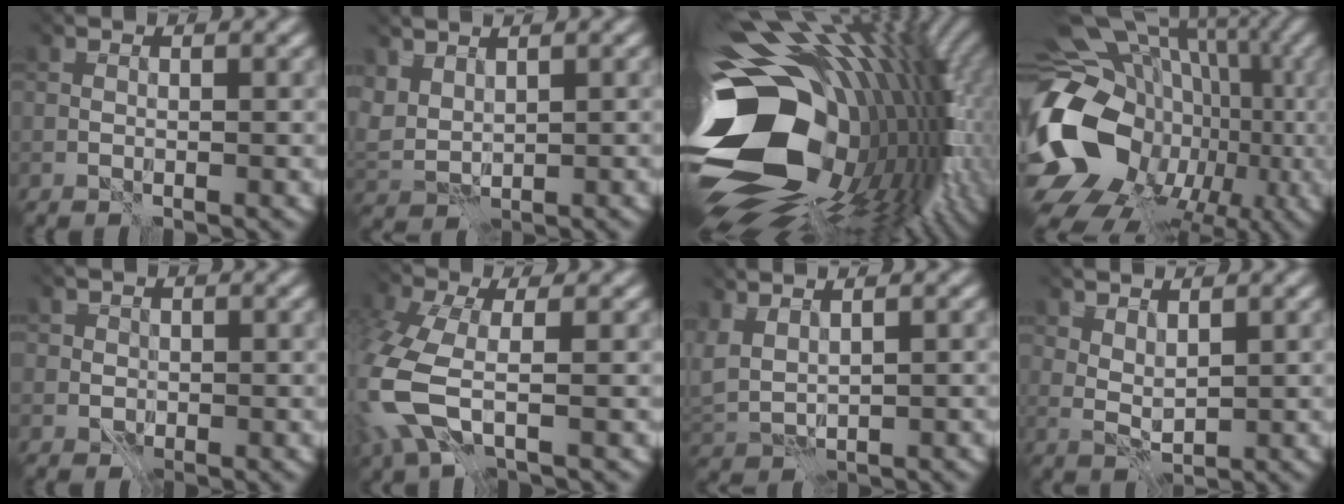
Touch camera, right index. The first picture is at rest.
{"total": 2.8, "force": [2.2, 1.4, 0.9], "torque": [-0.029, 0.001, 0.045]}
{"total": 19.7, "force": [-2.2, 13.7, 14.0], "torque": [-0.267, -0.017, -0.029]}
{"total": 19.1, "force": [-4.5, 15.0, 10.9], "torque": [-0.210, -0.011, -0.059]}
{"total": 1.1, "force": [0.5, 0.9, -0.2], "torque": [0.019, 0.003, 0.004]}
{"total": 6.8, "force": [-1.6, 3.4, 5.6], "torque": [-0.169, -0.016, -0.042]}
{"total": 2.6, "force": [2.0, 0.9, 1.4], "torque": [-0.044, 0.005, 0.044]}
{"total": 1.8, "force": [1.6, 0.3, 0.8], "torque": [-0.020, -0.001, 0.034]}